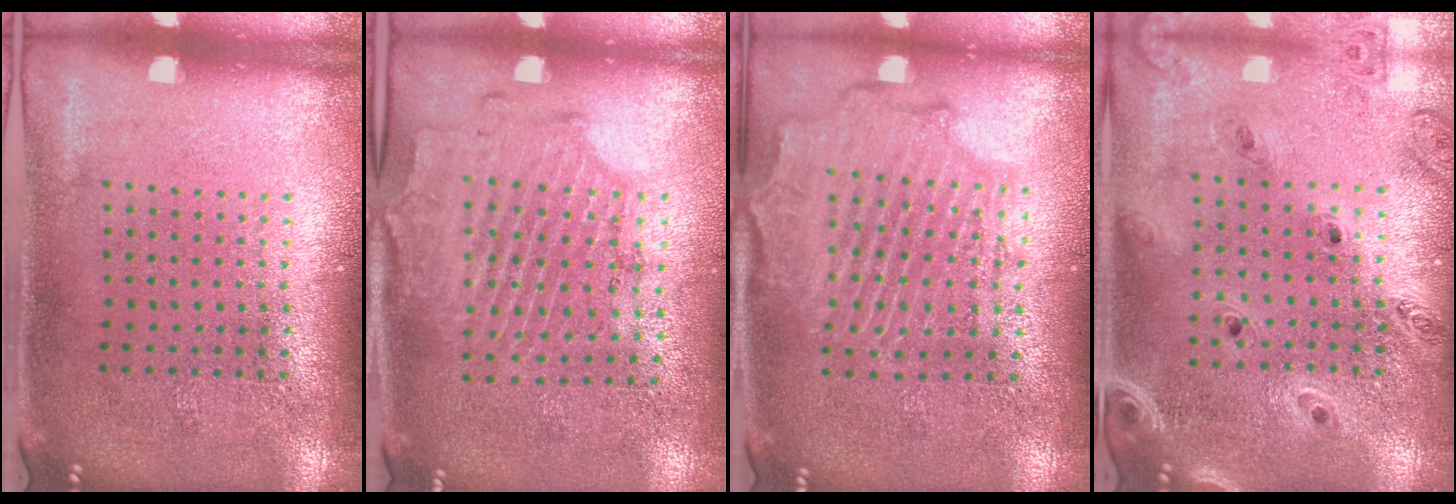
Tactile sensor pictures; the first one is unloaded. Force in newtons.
{"total": 1.7, "press": 1.4, "slide": 0.9}
{"total": 2.1, "press": 2.1, "slide": 0.4}
{"total": 1.4, "press": 1.3, "slide": 0.2}